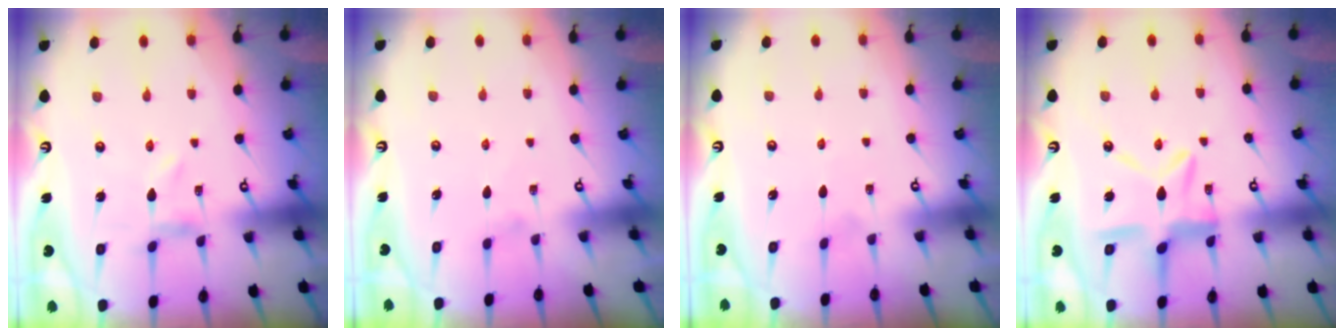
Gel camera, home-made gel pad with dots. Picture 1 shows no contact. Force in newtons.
{"total": 0.0}
{"total": 1.2, "press": 1.2, "slide": 0.2}
{"total": 9.9, "press": 9.9, "slide": 0.9}